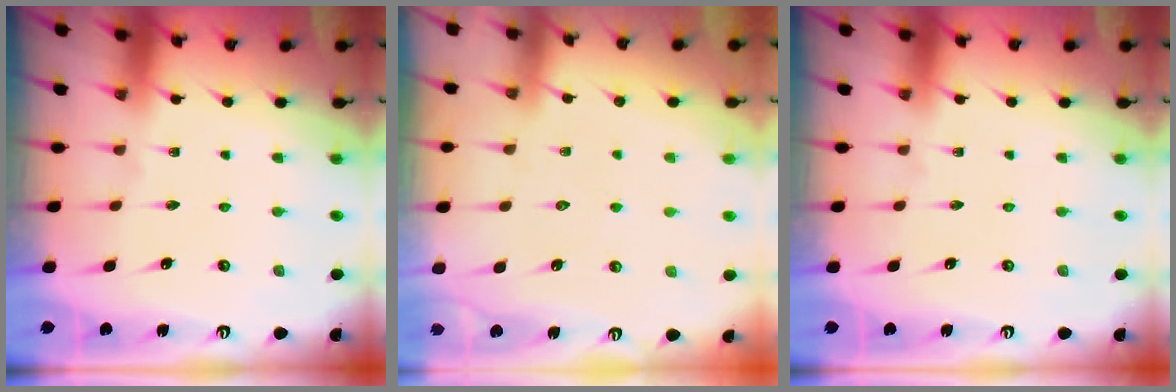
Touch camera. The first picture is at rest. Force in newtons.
{"total": 2.9, "press": 2.8, "slide": 0.3}
{"total": 0.0}